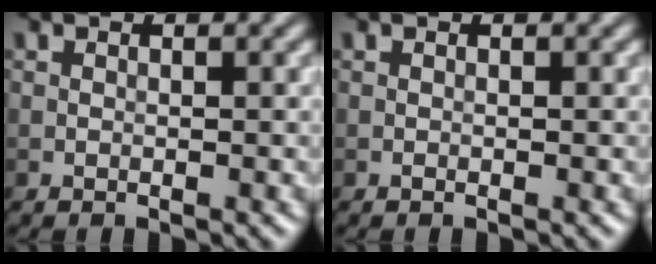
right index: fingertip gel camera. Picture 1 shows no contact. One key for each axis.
{"total": 0.0}